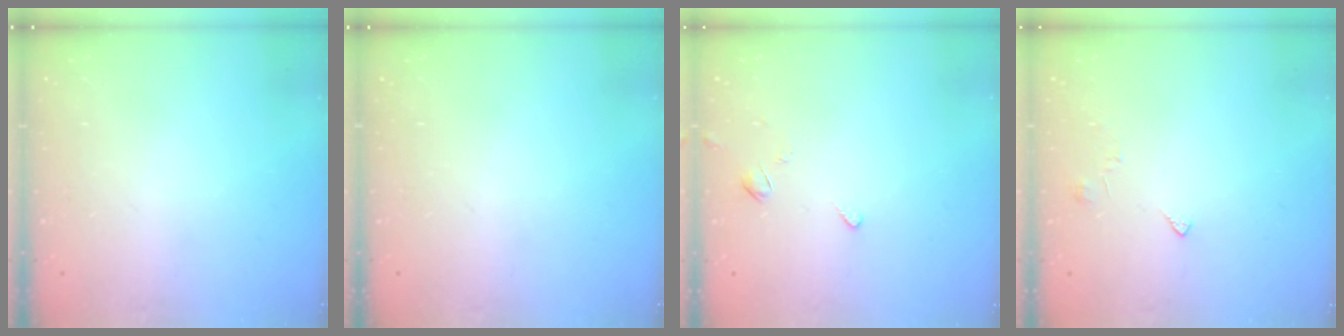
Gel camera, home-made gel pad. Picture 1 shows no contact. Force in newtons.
{"total": 0.0}
{"total": 2.5, "press": 2.5, "slide": 0.5}
{"total": 2.0, "press": 2.0, "slide": 0.4}